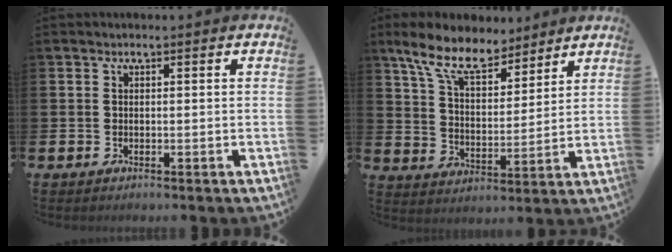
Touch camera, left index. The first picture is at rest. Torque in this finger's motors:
{"motor_torque": [1.14, -0.91, 0.85, 0.21]}